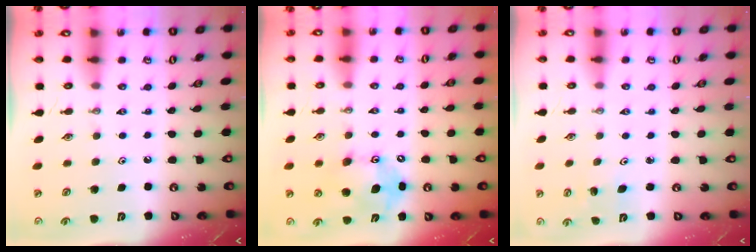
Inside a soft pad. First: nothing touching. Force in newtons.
{"total": 11.9, "press": 11.4, "slide": 3.4}
{"total": 3.0, "press": 3.0, "slide": 0.2}